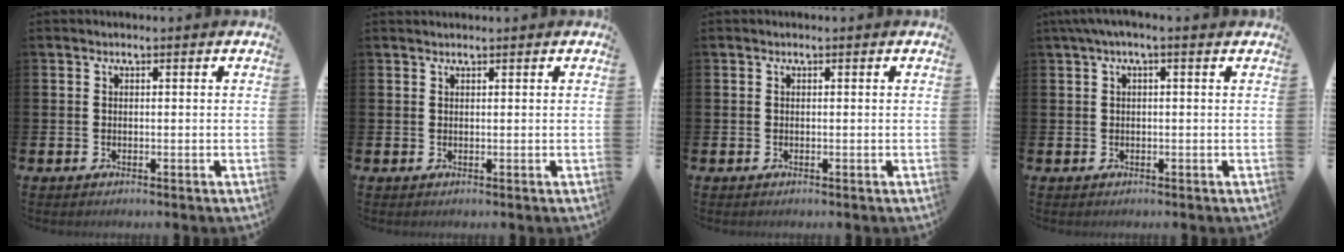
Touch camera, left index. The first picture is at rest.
{"total": 0.6, "force": [0.6, 0.0, 0.0], "torque": [0.004, -0.001, 0.010]}
{"total": 0.0}
{"total": 1.6, "force": [0.4, 0.2, 1.6], "torque": [-0.034, 0.004, 0.008]}